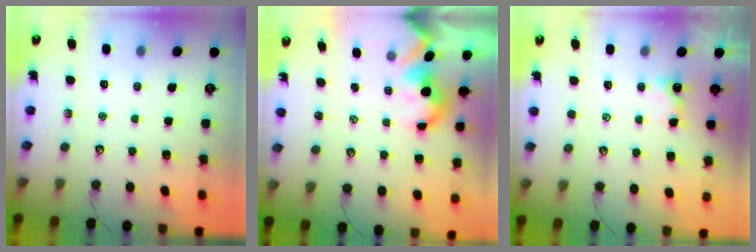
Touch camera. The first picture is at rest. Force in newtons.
{"total": 2.4, "press": 2.4, "slide": 0.1}
{"total": 3.3, "press": 3.3, "slide": 0.0}